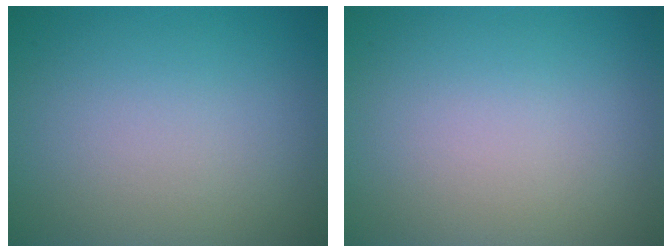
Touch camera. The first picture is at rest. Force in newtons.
{"total": 0.0}